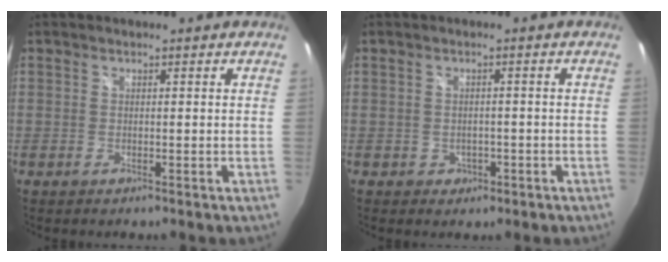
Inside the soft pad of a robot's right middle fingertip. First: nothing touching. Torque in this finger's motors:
{"motor_torque": [-0.23, -0.33, -0.02, 0.00]}